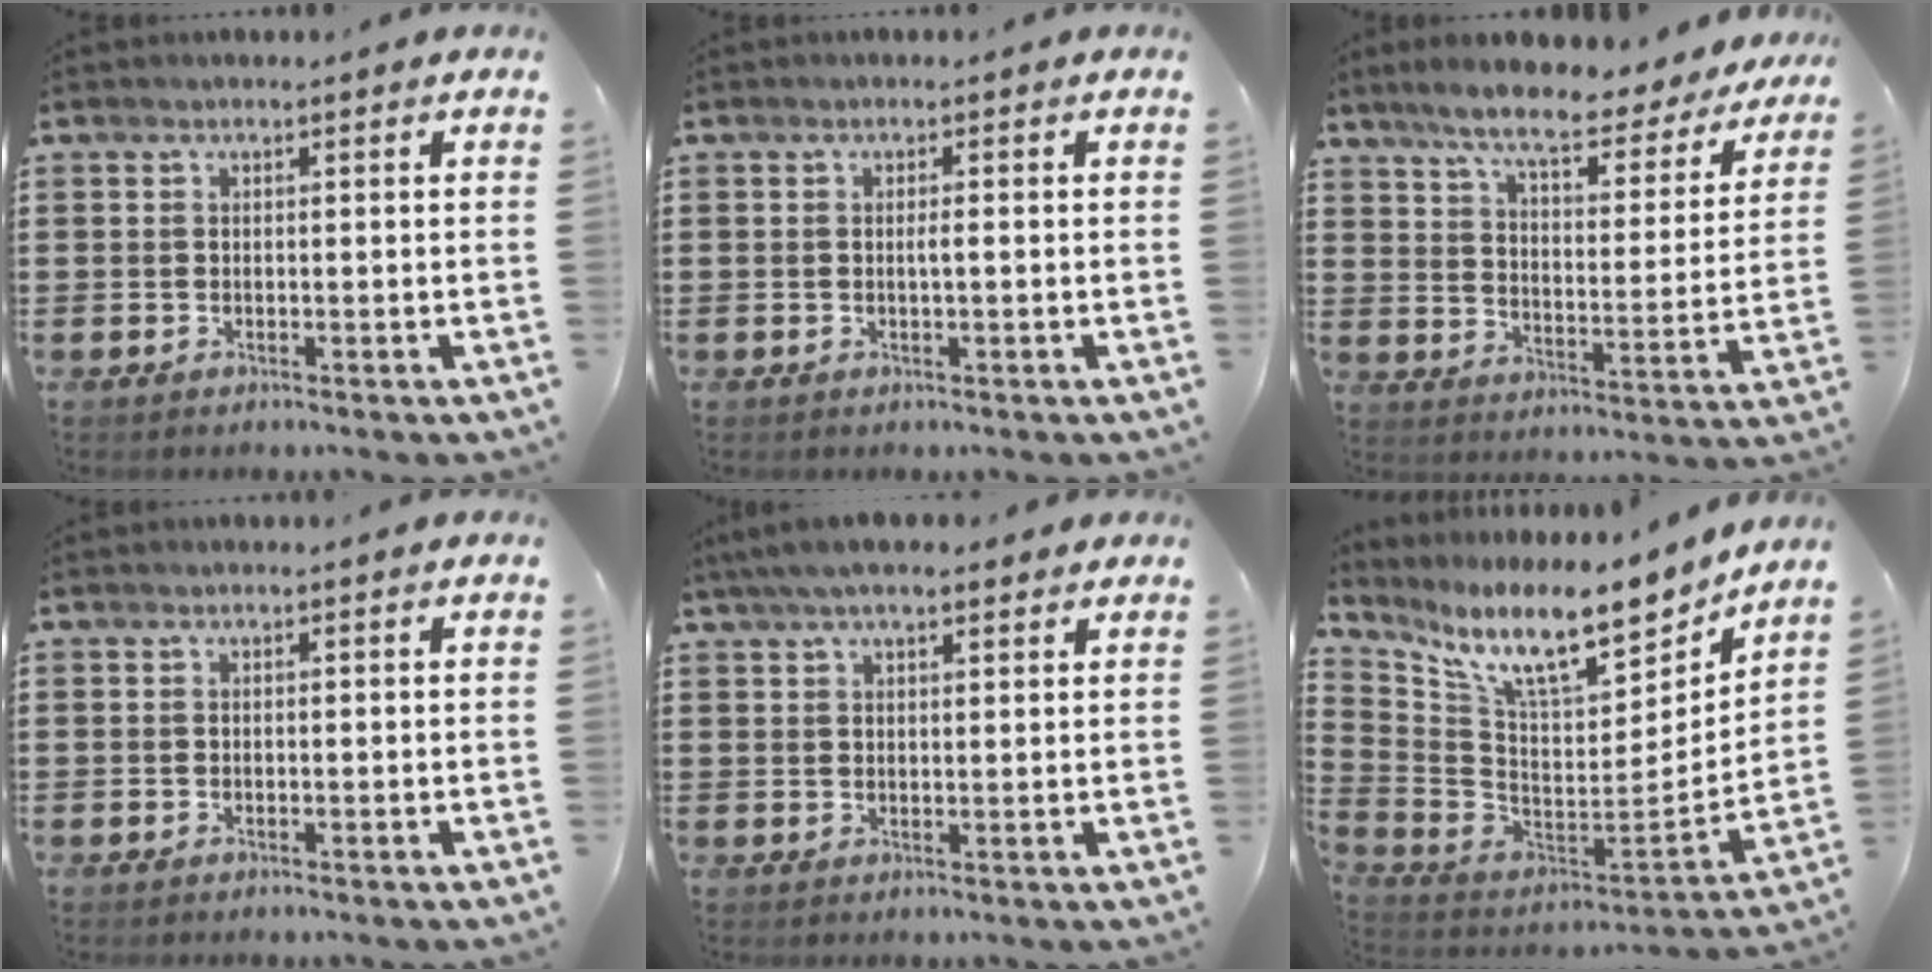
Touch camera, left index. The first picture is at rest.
{"total": 0.9, "force": [-0.1, 0.0, 0.9], "torque": [-0.017, -0.003, -0.002]}
{"total": 8.1, "force": [6.8, 0.7, 4.4], "torque": [-0.102, -0.036, 0.112]}
{"total": 0.0}
{"total": 5.1, "force": [3.8, 1.4, 3.0], "torque": [-0.068, 0.005, 0.069]}
{"total": 12.6, "force": [9.1, 2.5, 8.4], "torque": [-0.177, -0.067, 0.151]}